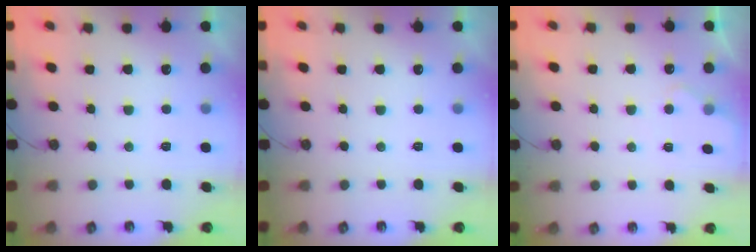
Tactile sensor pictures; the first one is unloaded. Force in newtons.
{"total": 0.0}
{"total": 3.5, "press": 3.4, "slide": 0.5}